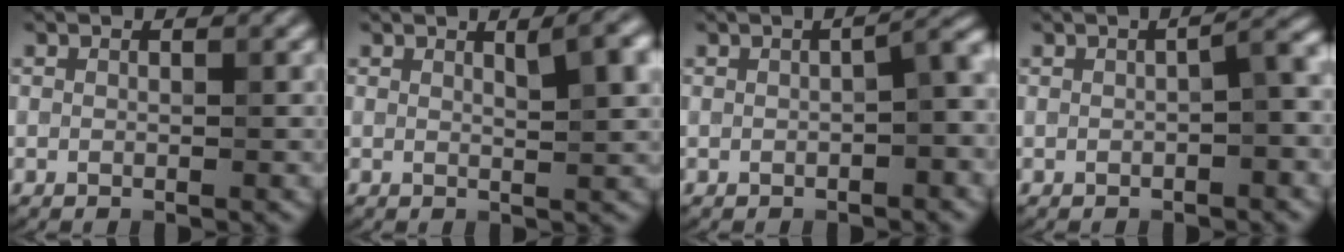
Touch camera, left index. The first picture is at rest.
{"total": 4.1, "force": [1.9, 1.2, 3.5], "torque": [-0.040, 0.006, 0.026]}
{"total": 3.6, "force": [-0.4, 1.1, 3.4], "torque": [-0.040, 0.013, -0.007]}
{"total": 3.1, "force": [-0.3, 0.8, 3.0], "torque": [-0.041, 0.014, -0.007]}